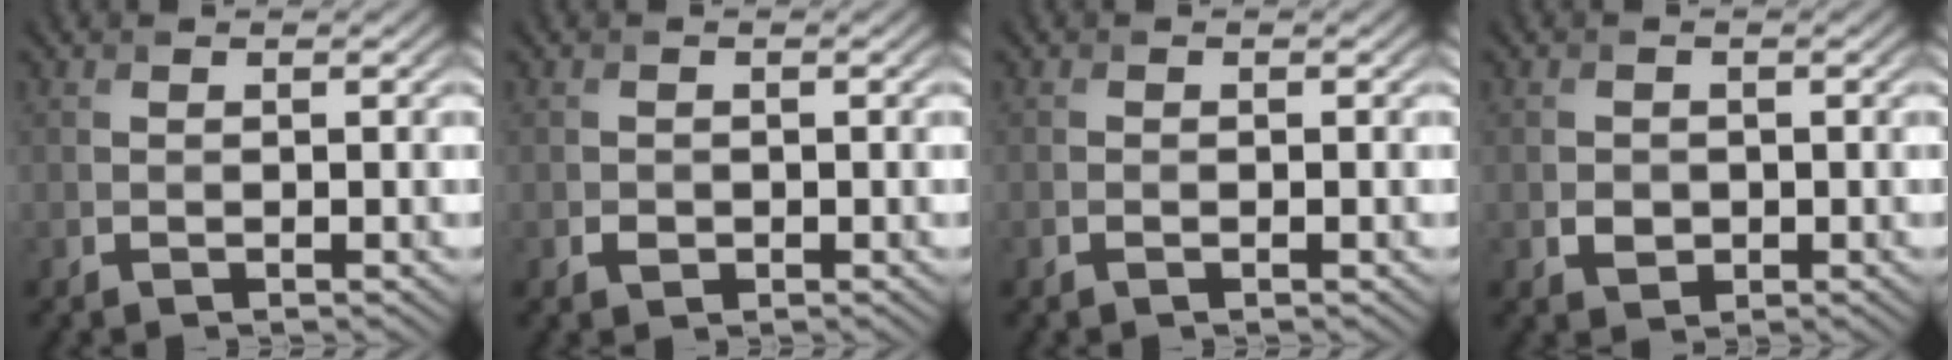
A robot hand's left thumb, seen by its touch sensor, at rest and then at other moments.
{"total": 0.9, "force": [-0.3, 0.8, 0.4], "torque": [-0.005, -0.005, -0.007]}
{"total": 0.7, "force": [-0.3, 0.3, 0.5], "torque": [-0.009, -0.003, -0.002]}
{"total": 1.7, "force": [-0.2, 1.6, 0.8], "torque": [-0.013, -0.008, -0.006]}